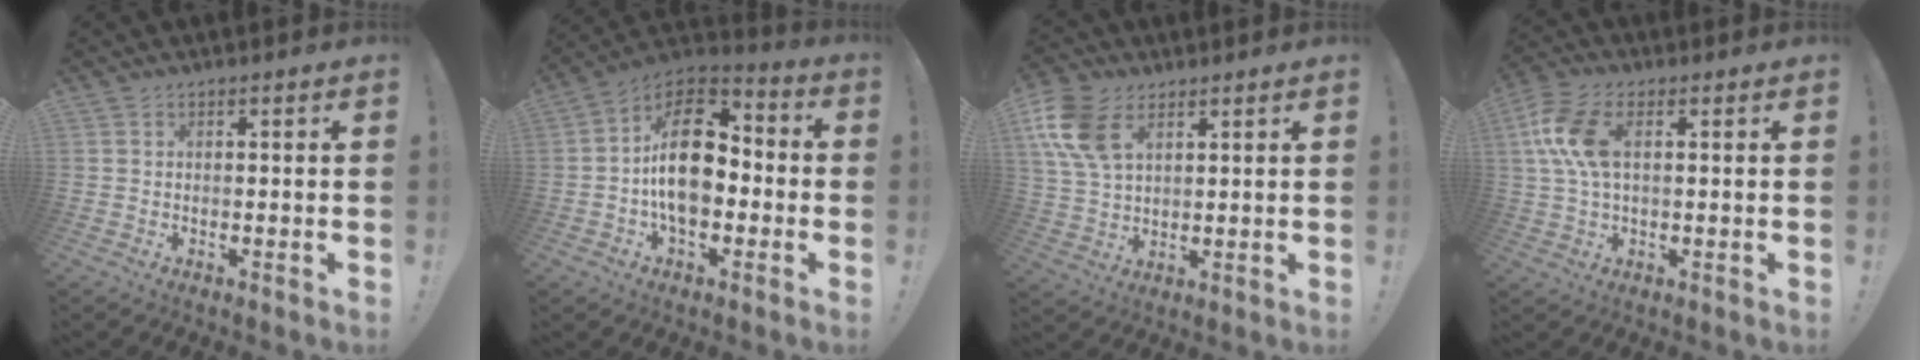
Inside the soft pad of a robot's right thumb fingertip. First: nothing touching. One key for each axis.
{"total": 19.7, "fx": -0.6, "fy": 12.3, "fz": 15.3, "tx": -0.257, "ty": 0.024, "tz": -0.005}
{"total": 12.8, "fx": 5.7, "fy": 7.8, "fz": 8.3, "tx": -0.179, "ty": -0.013, "tz": 0.110}
{"total": 11.2, "fx": 2.5, "fy": 5.7, "fz": 9.3, "tx": -0.192, "ty": 0.002, "tz": 0.047}